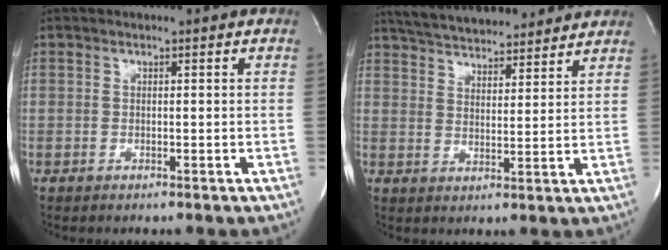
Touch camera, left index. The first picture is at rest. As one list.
[{"total": 16.7, "force": [15.0, 3.6, 6.2], "torque": [-0.102, 0.028, 0.223]}]